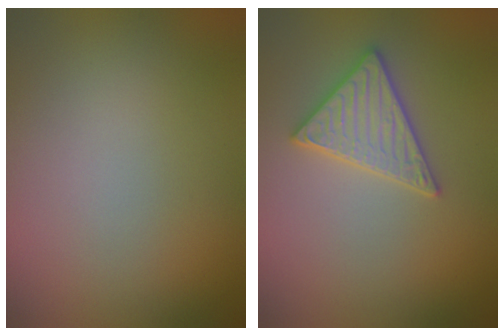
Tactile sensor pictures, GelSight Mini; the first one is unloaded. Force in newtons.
{"total": 3.1, "press": 3.0, "slide": 0.4}